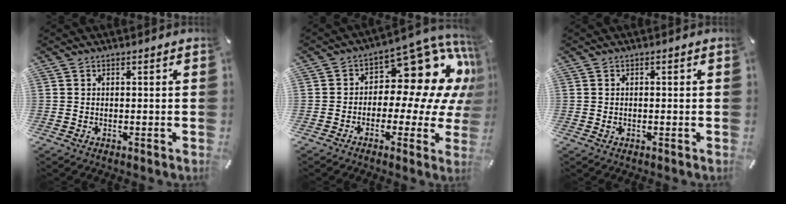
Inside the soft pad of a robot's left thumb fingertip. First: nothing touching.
{"total": 14.7, "force": [5.4, 8.4, 10.7], "torque": [-0.140, -0.055, 0.086]}
{"total": 0.9, "force": [-0.2, 0.5, 0.8], "torque": [-0.015, 0.000, -0.004]}